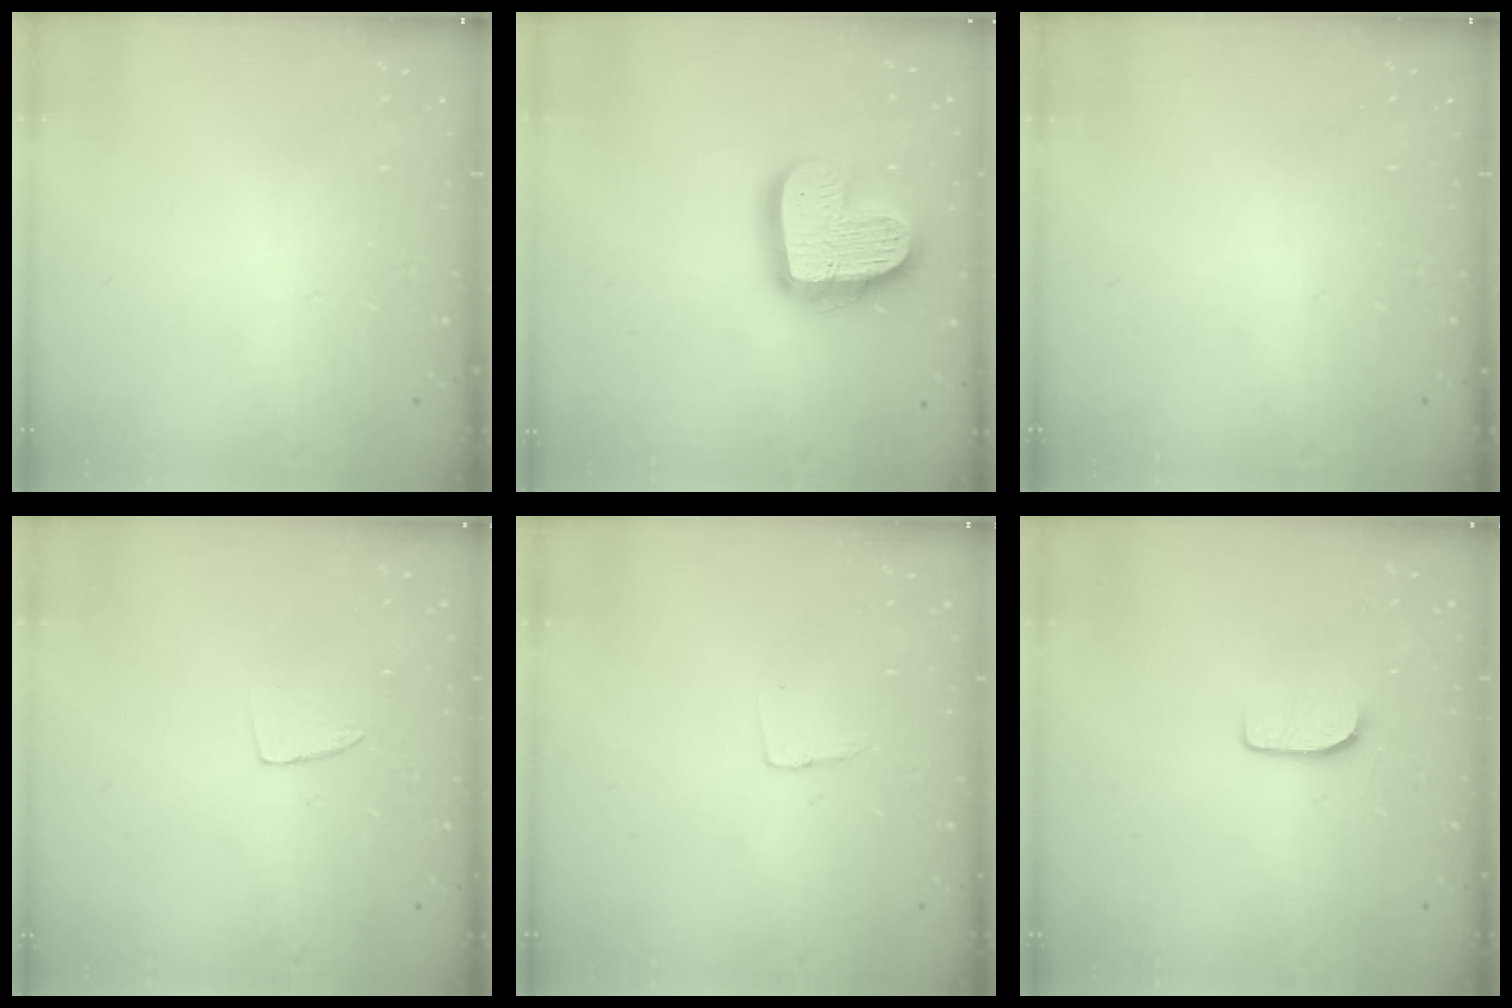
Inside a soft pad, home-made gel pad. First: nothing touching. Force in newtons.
{"total": 18.7, "press": 18.7, "slide": 1.5}
{"total": 0.0}
{"total": 3.9, "press": 3.9, "slide": 0.3}
{"total": 3.8, "press": 3.8, "slide": 0.3}
{"total": 6.3, "press": 6.3, "slide": 0.7}